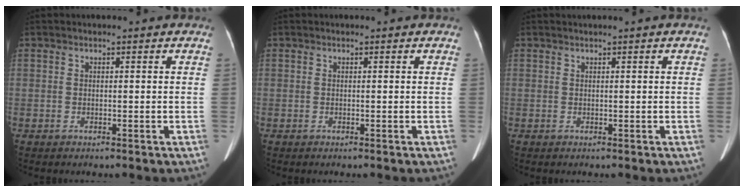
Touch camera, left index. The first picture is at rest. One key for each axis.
{"total": 0.0}
{"total": 0.6, "fx": 0.5, "fy": -0.2, "fz": 0.3, "tx": -0.012, "ty": 0.005, "tz": 0.018}